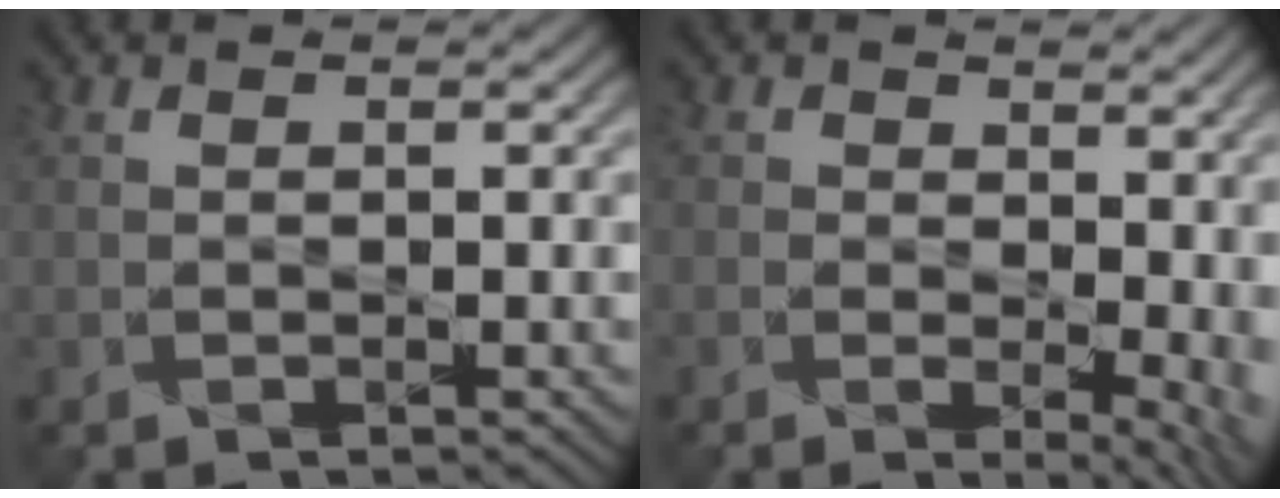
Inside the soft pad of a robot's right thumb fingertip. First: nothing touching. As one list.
[{"total": 9.0, "force": [0.0, 5.3, 7.3], "torque": [-0.094, -0.018, 0.023]}]